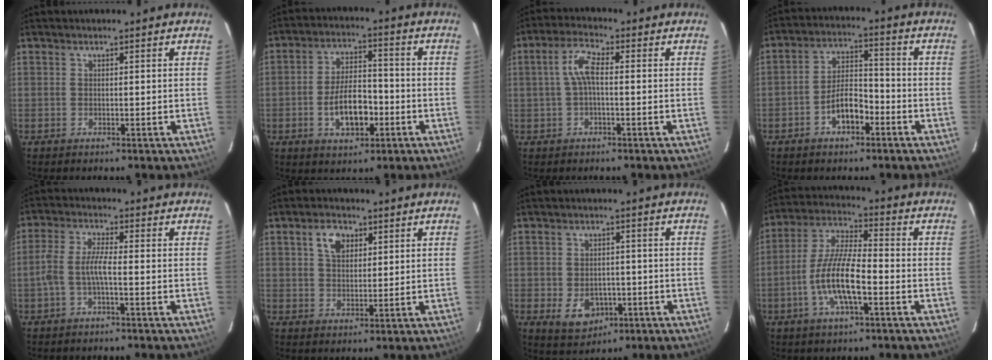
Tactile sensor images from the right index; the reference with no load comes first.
{"total": 9.2, "force": [-3.2, 4.7, 7.3], "torque": [-0.139, 0.012, -0.044]}
{"total": 4.9, "force": [-0.1, 1.4, 4.6], "torque": [-0.098, 0.014, -0.002]}
{"total": 7.2, "force": [-3.7, 3.5, 5.0], "torque": [-0.097, 0.020, -0.059]}
{"total": 4.7, "force": [-1.6, 0.8, 4.4], "torque": [-0.101, 0.009, -0.032]}
{"total": 5.0, "force": [2.2, 3.2, 3.1], "torque": [-0.053, 0.014, 0.040]}
{"total": 6.9, "force": [-2.4, 5.3, 3.7], "torque": [-0.085, -0.003, -0.021]}
{"total": 11.7, "force": [-4.1, 3.1, 10.6], "torque": [-0.220, 0.001, -0.077]}